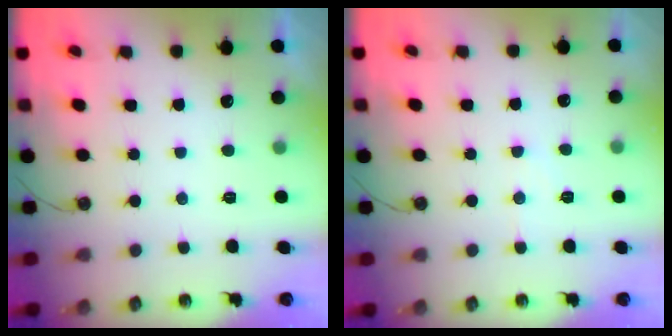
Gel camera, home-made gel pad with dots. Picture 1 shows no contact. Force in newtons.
{"total": 5.1, "press": 5.0, "slide": 0.8}